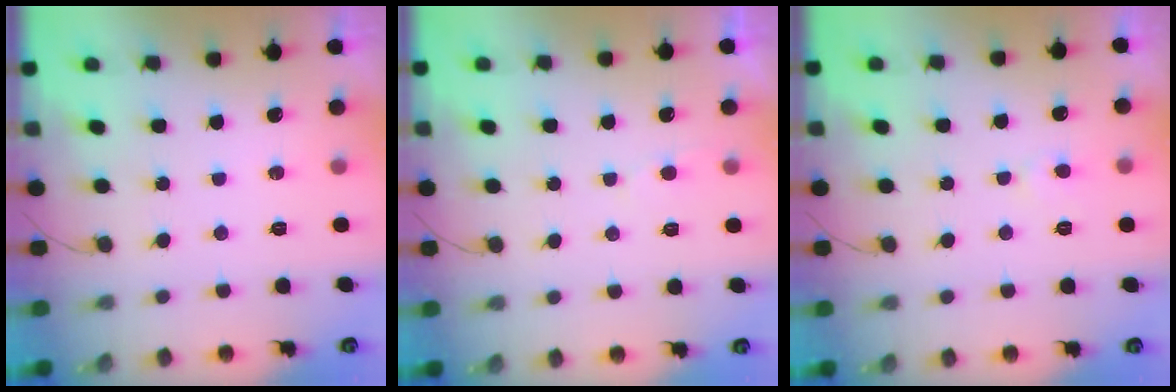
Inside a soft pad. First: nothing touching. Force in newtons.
{"total": 5.2, "press": 5.2, "slide": 0.4}
{"total": 4.3, "press": 4.3, "slide": 0.4}